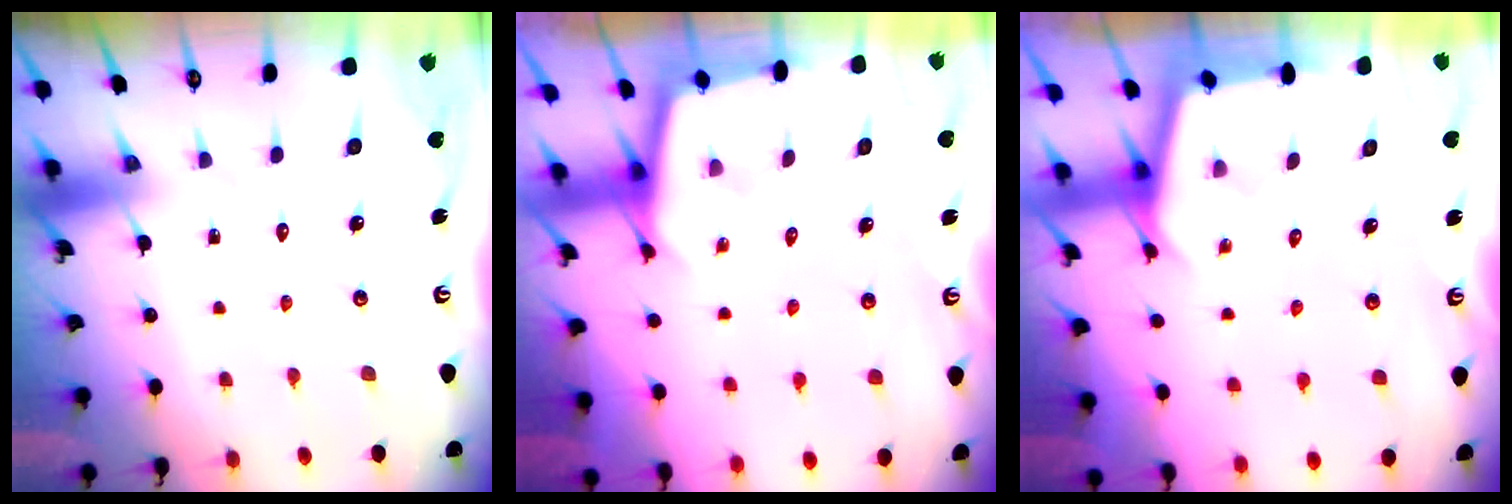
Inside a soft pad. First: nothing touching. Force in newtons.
{"total": 2.3, "press": 2.3, "slide": 0.1}
{"total": 2.6, "press": 2.5, "slide": 0.4}